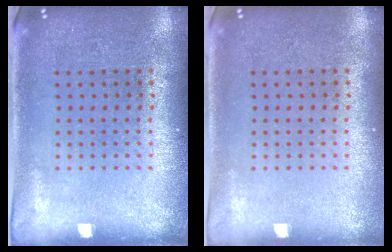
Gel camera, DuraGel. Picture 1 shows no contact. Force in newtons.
{"total": 0.0}